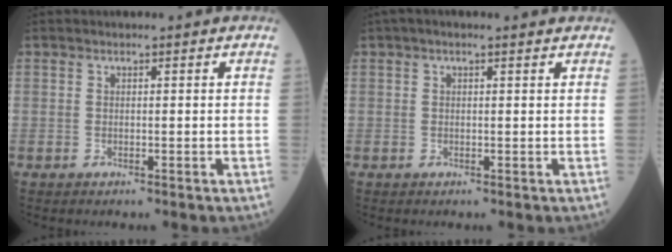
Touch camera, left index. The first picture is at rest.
{"total": 2.6, "force": [1.9, 0.4, 1.7], "torque": [-0.031, 0.027, 0.027]}